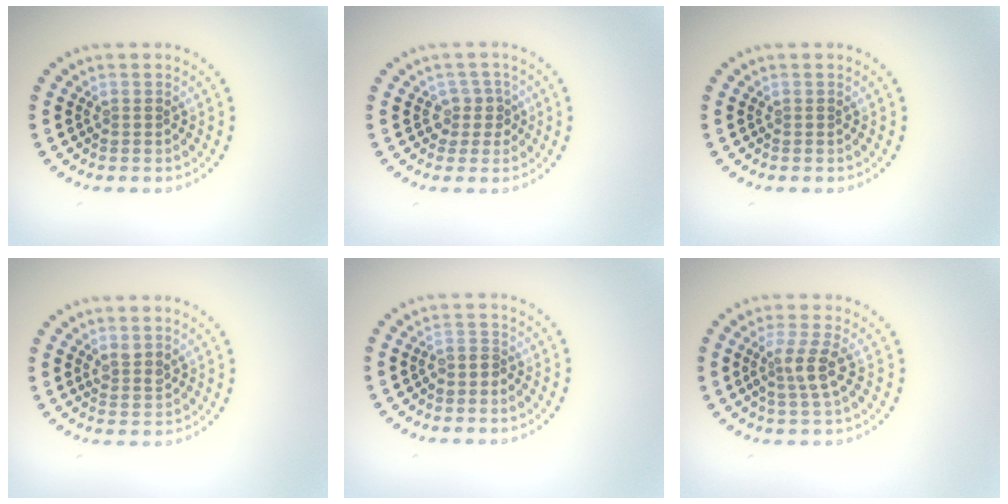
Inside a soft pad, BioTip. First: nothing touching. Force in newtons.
{"total": 1.8, "press": 1.4, "slide": 1.2}
{"total": 0.0}
{"total": 1.4, "press": 1.2, "slide": 0.7}
{"total": 1.0, "press": 0.7, "slide": 0.7}
{"total": 2.6, "press": 2.3, "slide": 1.2}